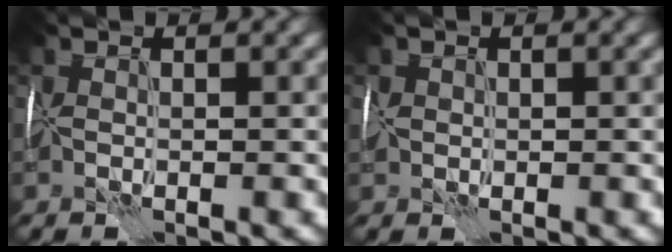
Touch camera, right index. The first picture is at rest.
{"total": 0.9, "force": [-0.1, 0.9, 0.2], "torque": [-0.008, 0.003, -0.004]}